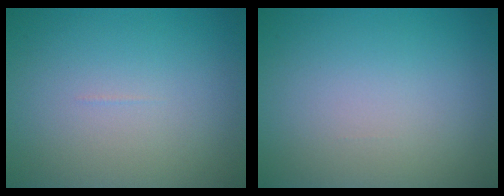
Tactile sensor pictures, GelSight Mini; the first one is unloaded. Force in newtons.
{"total": 0.0}